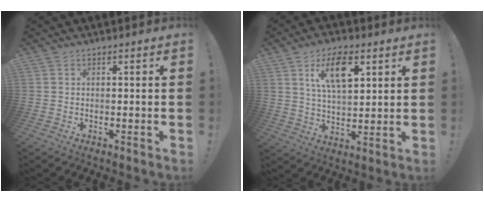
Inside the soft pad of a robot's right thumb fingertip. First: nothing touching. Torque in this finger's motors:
{"motor_torque": [1.07, 1.34, 0.20, 0.17, 0.05]}